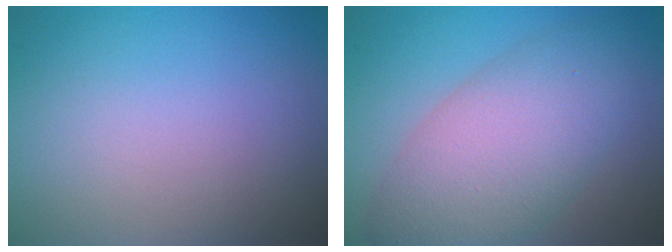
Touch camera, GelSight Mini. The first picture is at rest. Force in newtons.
{"total": 7.9, "press": 7.9, "slide": 0.3}